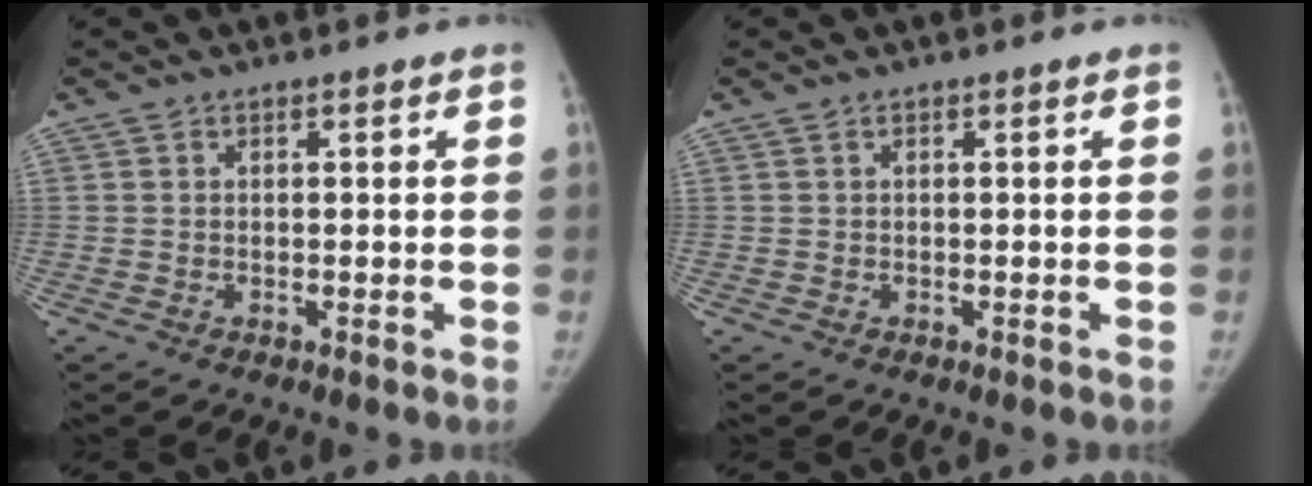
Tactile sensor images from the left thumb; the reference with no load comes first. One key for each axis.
{"total": 0.0}